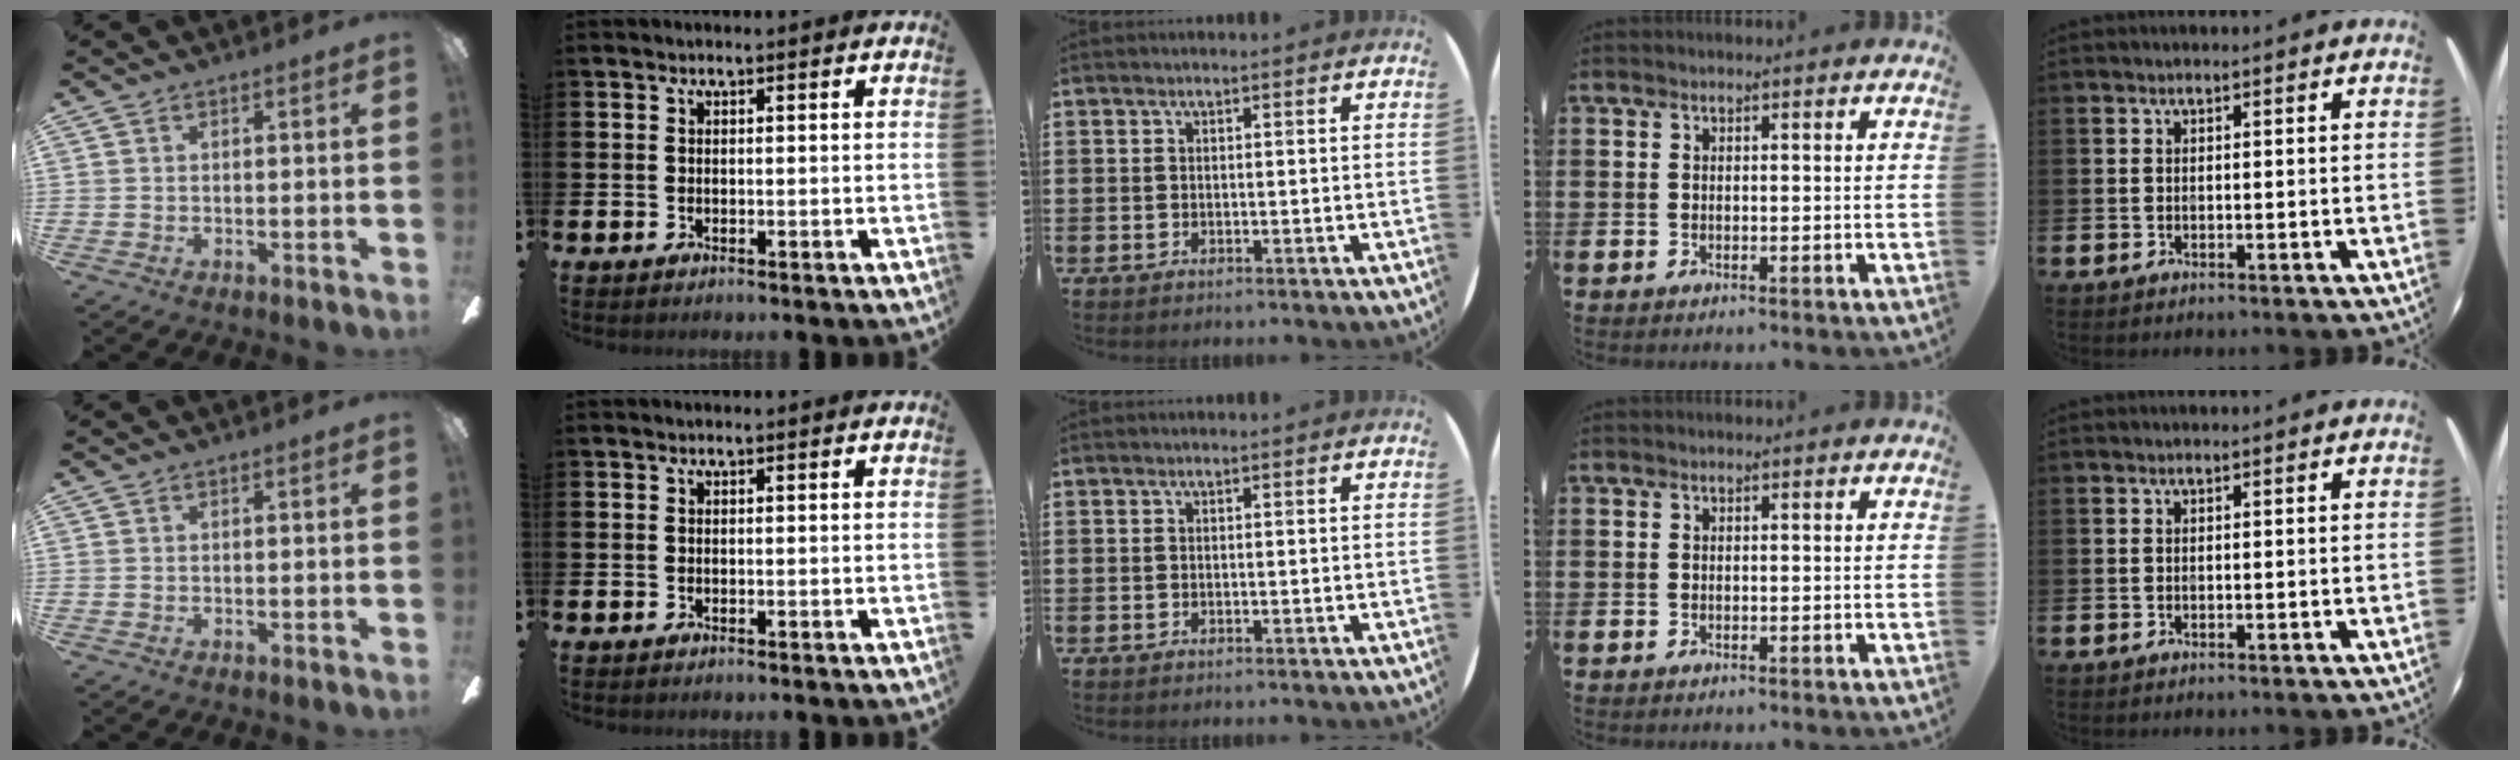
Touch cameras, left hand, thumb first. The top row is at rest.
{}